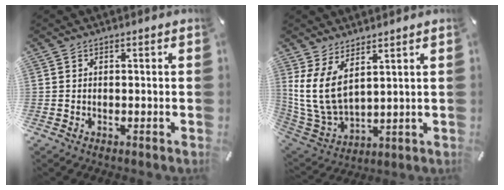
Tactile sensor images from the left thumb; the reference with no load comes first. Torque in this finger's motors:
{"motor_torque": [0.50, 0.59, 1.76, -1.01, 0.25]}